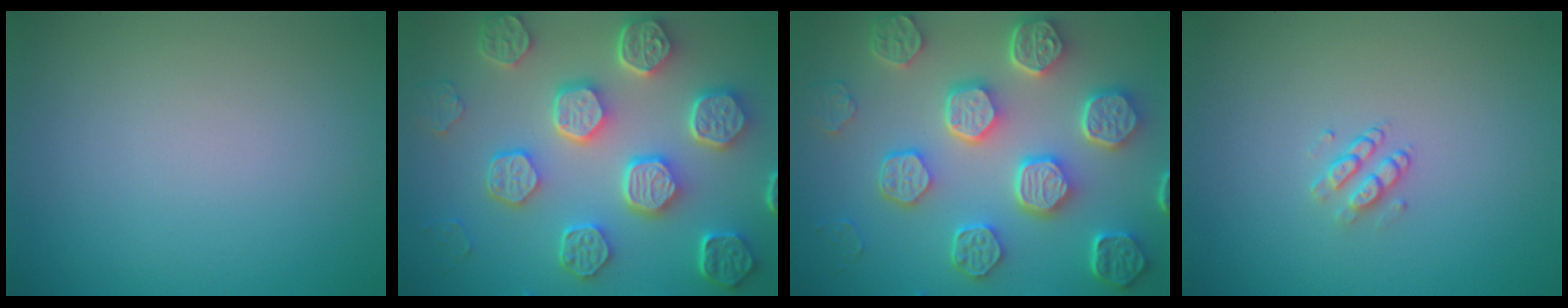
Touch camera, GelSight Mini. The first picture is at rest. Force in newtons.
{"total": 8.5, "press": 6.5, "slide": 5.5}
{"total": 8.5, "press": 6.5, "slide": 5.5}
{"total": 1.4, "press": 1.0, "slide": 1.0}